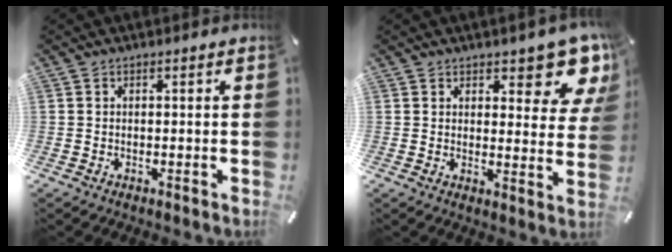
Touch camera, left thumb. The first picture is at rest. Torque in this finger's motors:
{"motor_torque": [1.64, 1.37, 1.05, -0.92, 0.04]}